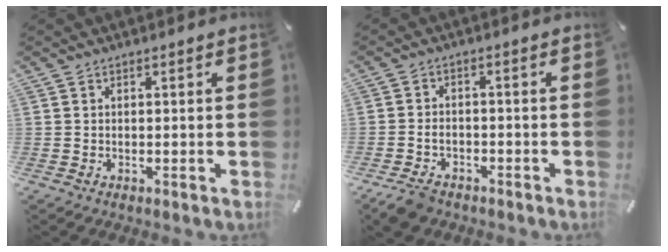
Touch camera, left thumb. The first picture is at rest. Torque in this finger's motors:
{"motor_torque": [-0.04, 0.06, -0.04, 0.04, 0.00]}